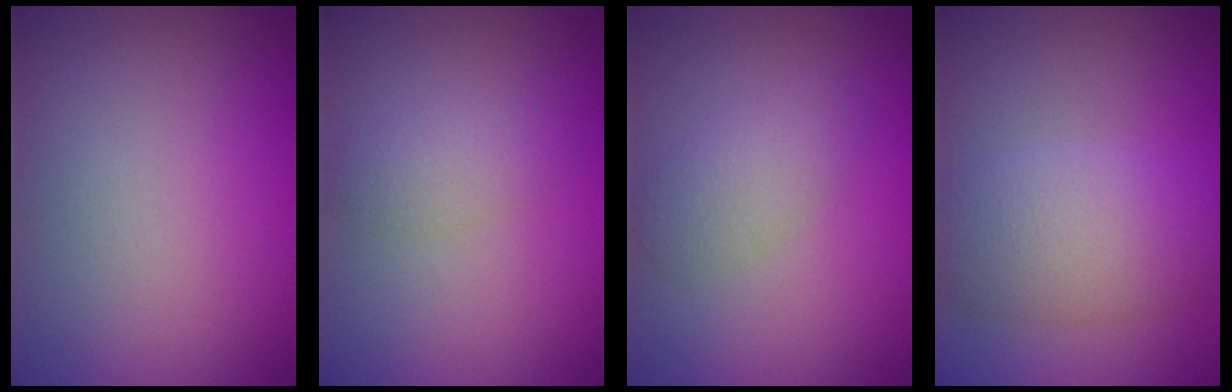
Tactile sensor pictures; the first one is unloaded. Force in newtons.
{"total": 2.0, "press": 2.0, "slide": 0.1}
{"total": 2.6, "press": 2.6, "slide": 0.1}
{"total": 5.3, "press": 5.3, "slide": 0.3}